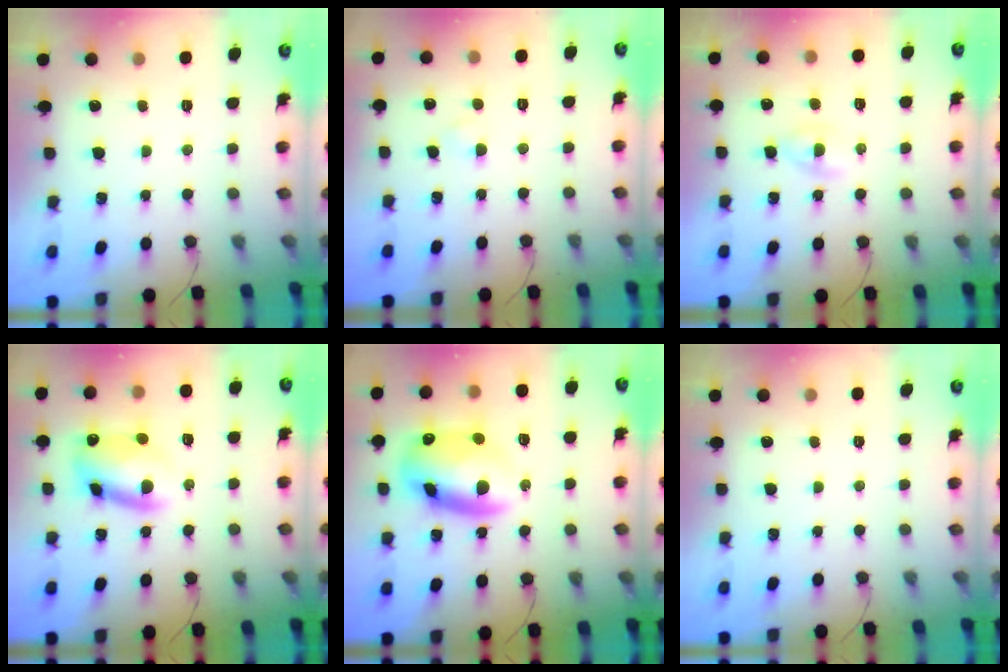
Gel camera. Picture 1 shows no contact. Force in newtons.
{"total": 1.6, "press": 1.4, "slide": 0.8}
{"total": 2.4, "press": 2.2, "slide": 0.9}
{"total": 9.2, "press": 9.1, "slide": 1.3}
{"total": 13.7, "press": 13.4, "slide": 2.9}
{"total": 0.0}